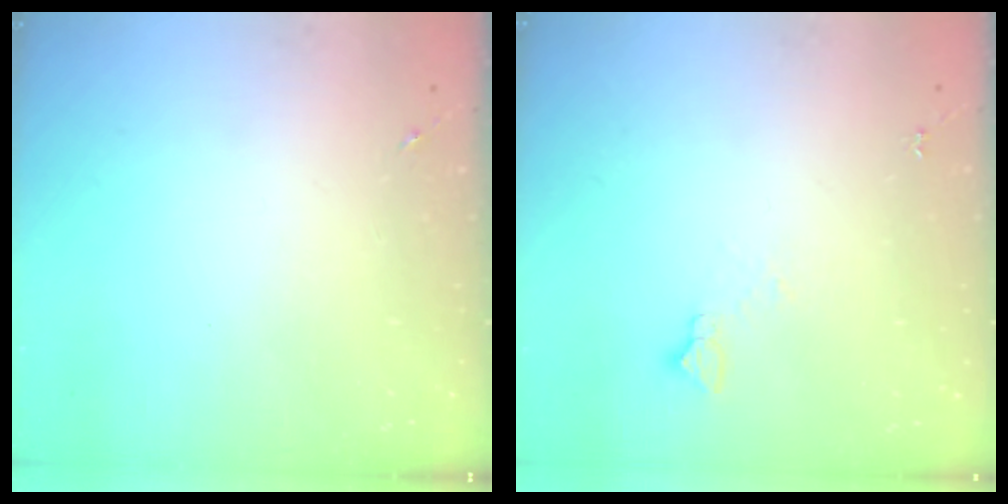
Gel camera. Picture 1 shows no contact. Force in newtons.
{"total": 3.1, "press": 3.1, "slide": 0.3}